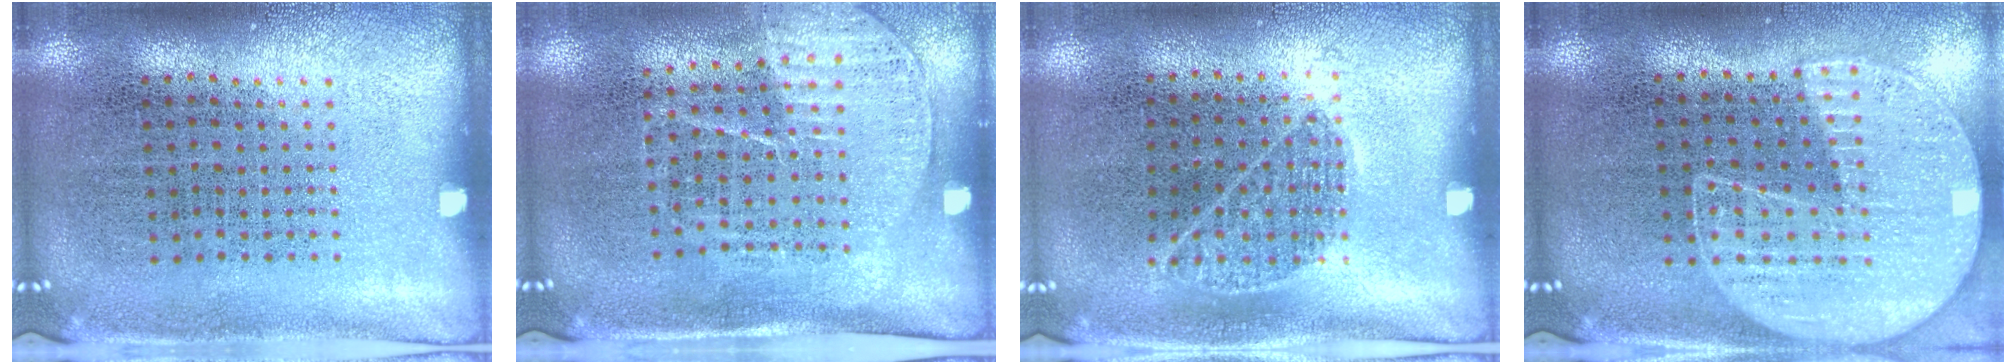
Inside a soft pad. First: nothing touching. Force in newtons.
{"total": 1.6, "press": 1.4, "slide": 0.8}
{"total": 0.9, "press": 0.5, "slide": 0.7}
{"total": 1.3, "press": 1.3, "slide": 0.2}